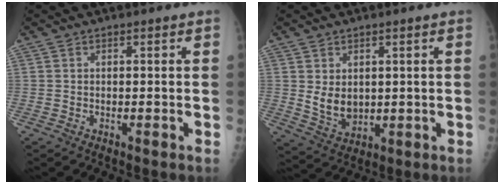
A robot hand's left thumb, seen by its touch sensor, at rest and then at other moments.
{"total": 5.7, "force": [0.8, 4.1, 3.8], "torque": [-0.049, -0.017, 0.032]}